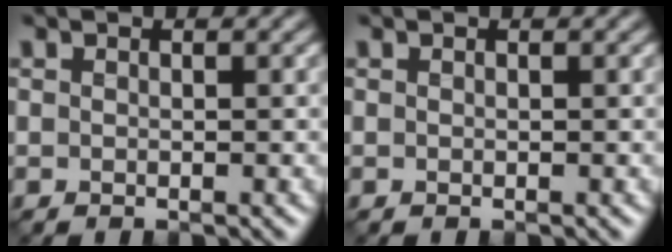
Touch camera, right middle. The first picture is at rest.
{"total": 0.0}